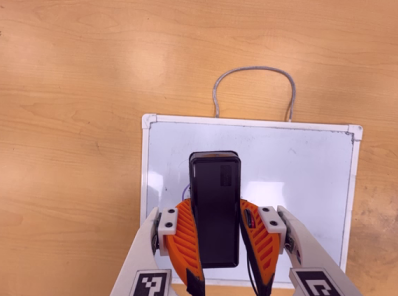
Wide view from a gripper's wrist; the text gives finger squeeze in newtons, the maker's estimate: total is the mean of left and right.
{"total": 9.1, "left": 7.9, "right": 10.4}